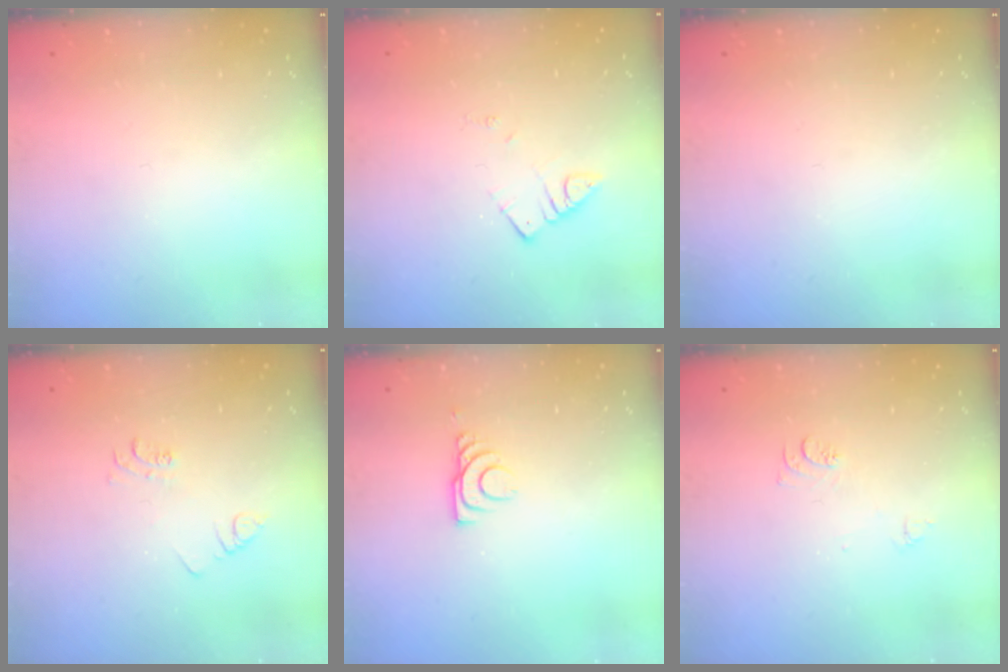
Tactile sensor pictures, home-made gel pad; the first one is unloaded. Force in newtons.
{"total": 2.8, "press": 2.7, "slide": 0.3}
{"total": 0.0}
{"total": 3.6, "press": 3.6, "slide": 0.6}
{"total": 5.9, "press": 5.9, "slide": 0.9}
{"total": 7.4, "press": 7.3, "slide": 0.8}